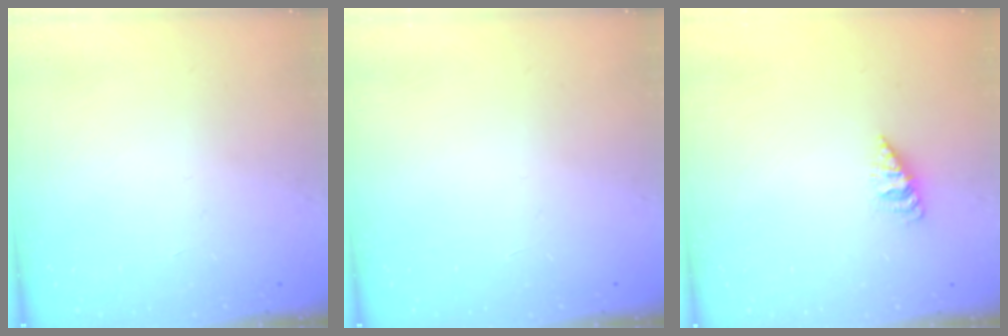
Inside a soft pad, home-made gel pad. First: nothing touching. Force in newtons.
{"total": 0.0}
{"total": 2.5, "press": 2.4, "slide": 0.4}